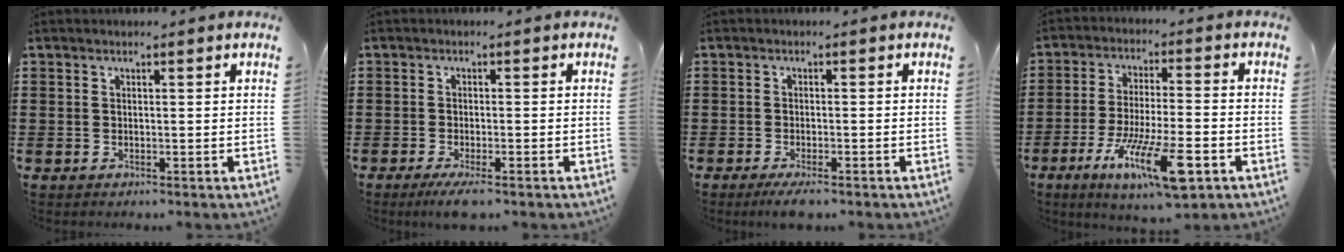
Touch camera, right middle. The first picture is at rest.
{"total": 2.5, "force": [-1.9, 0.1, 1.6], "torque": [-0.033, -0.005, -0.036]}
{"total": 2.1, "force": [-1.8, 0.2, 1.2], "torque": [-0.027, -0.002, -0.034]}
{"total": 12.6, "force": [-6.3, 2.8, 10.5], "torque": [-0.199, -0.005, -0.113]}